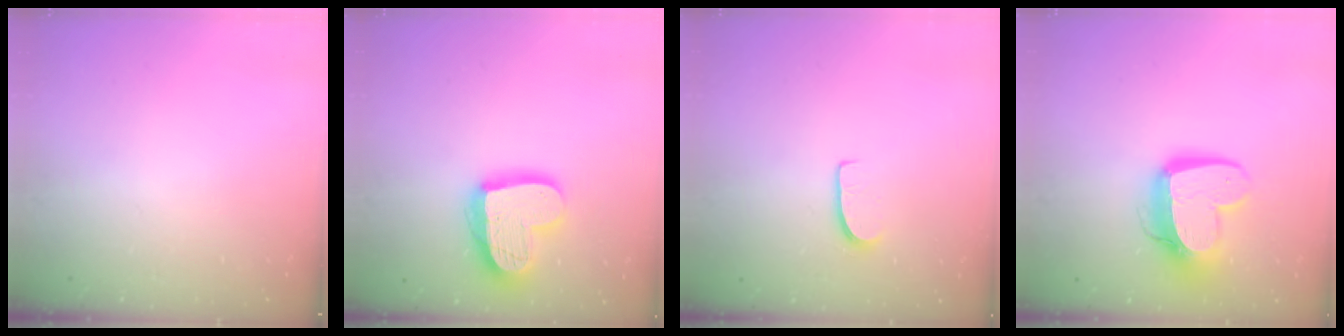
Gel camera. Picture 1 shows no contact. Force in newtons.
{"total": 20.0, "press": 20.0, "slide": 1.7}
{"total": 5.8, "press": 5.7, "slide": 0.5}
{"total": 14.6, "press": 14.6, "slide": 1.4}